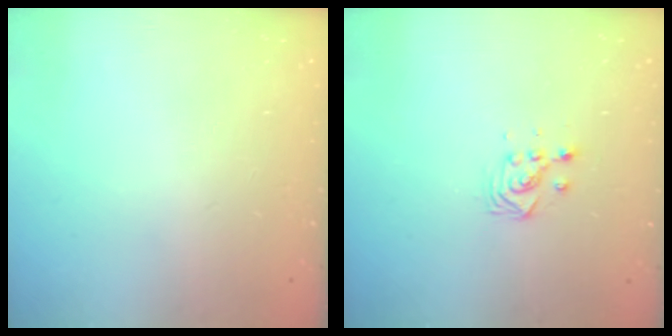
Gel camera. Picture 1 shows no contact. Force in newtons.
{"total": 3.7, "press": 3.7, "slide": 0.2}